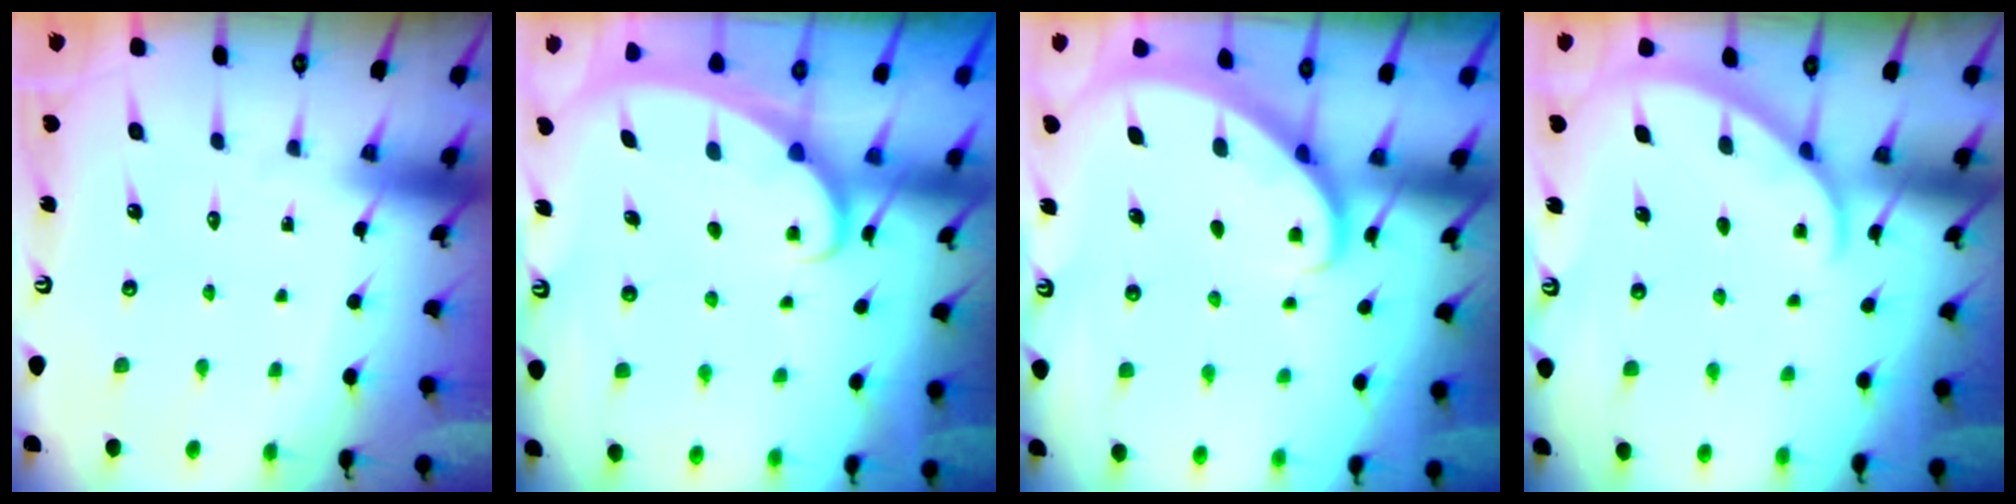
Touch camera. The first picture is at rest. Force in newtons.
{"total": 2.5, "press": 2.4, "slide": 0.4}
{"total": 2.7, "press": 2.7, "slide": 0.2}
{"total": 2.0, "press": 2.0, "slide": 0.2}